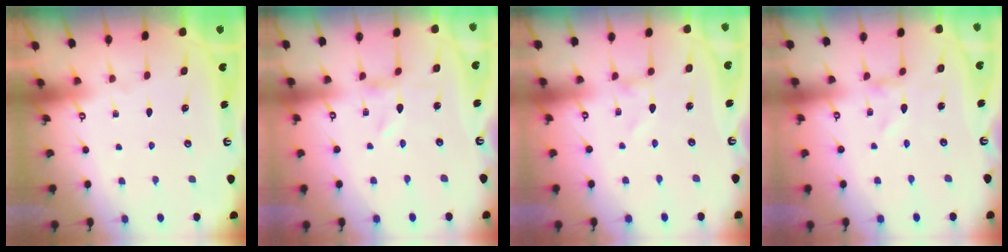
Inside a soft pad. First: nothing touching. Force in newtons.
{"total": 0.0}
{"total": 0.7, "press": 0.6, "slide": 0.1}
{"total": 0.0}